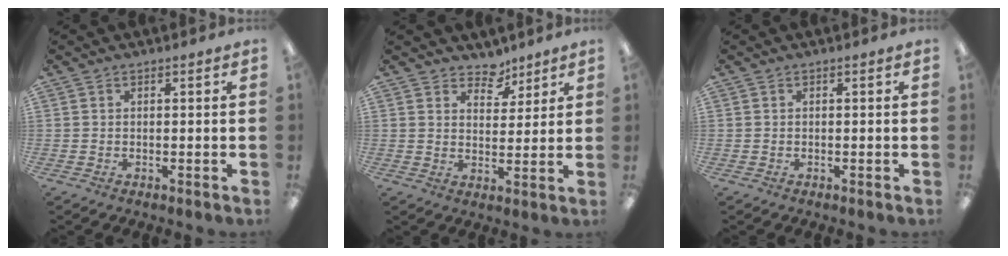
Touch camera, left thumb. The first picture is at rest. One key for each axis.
{"total": 6.2, "fx": 5.1, "fy": 3.5, "fz": 1.1, "tx": -0.009, "ty": -0.033, "tz": 0.090}
{"total": 0.0}